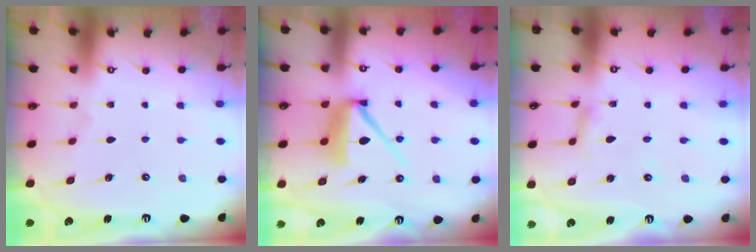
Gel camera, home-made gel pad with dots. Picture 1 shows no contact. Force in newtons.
{"total": 9.9, "press": 9.8, "slide": 1.0}
{"total": 2.7, "press": 2.7, "slide": 0.2}